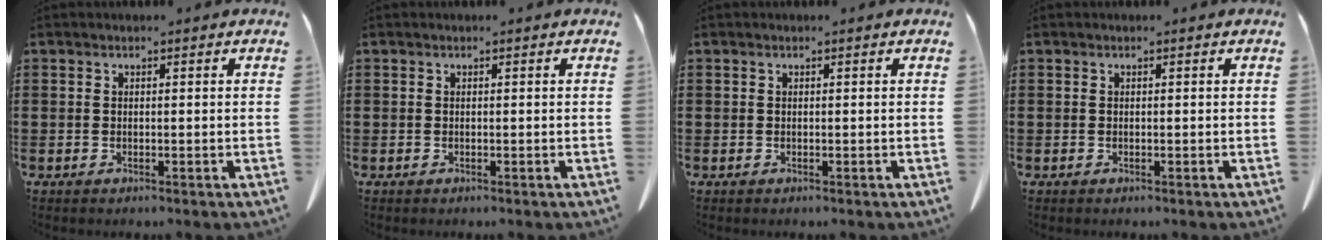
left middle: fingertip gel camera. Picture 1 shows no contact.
{"total": 0.0}
{"total": 0.0}
{"total": 0.0}